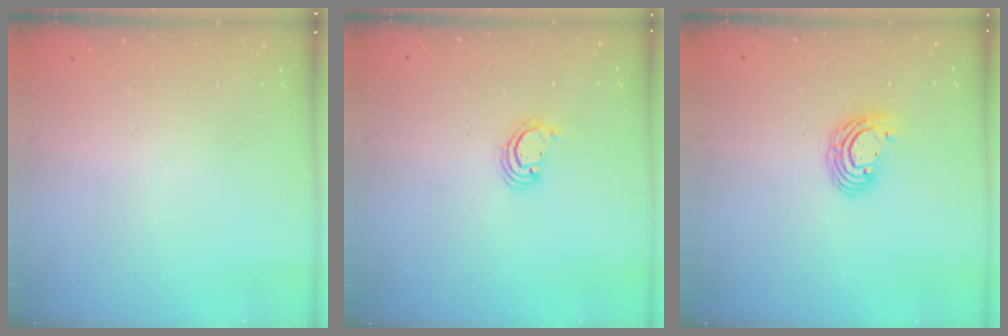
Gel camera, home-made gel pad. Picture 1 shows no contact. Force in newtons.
{"total": 2.2, "press": 2.2, "slide": 0.2}
{"total": 7.3, "press": 7.1, "slide": 1.3}